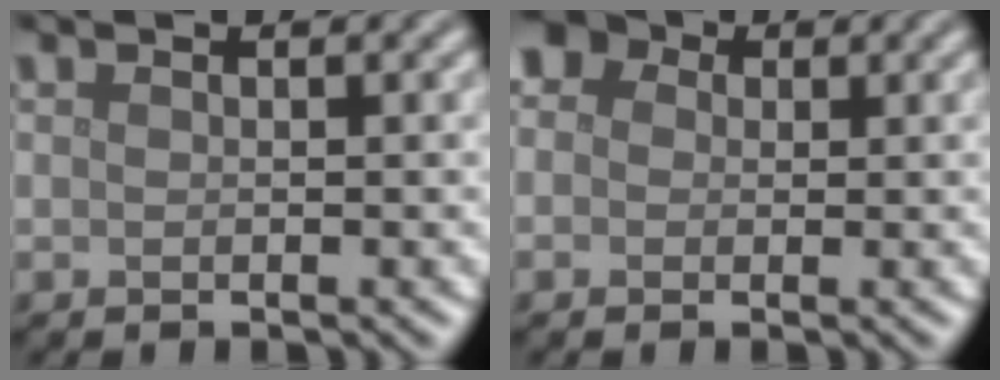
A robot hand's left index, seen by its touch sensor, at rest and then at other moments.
{"total": 4.5, "force": [1.5, 3.7, 2.1], "torque": [-0.028, 0.023, -0.019]}